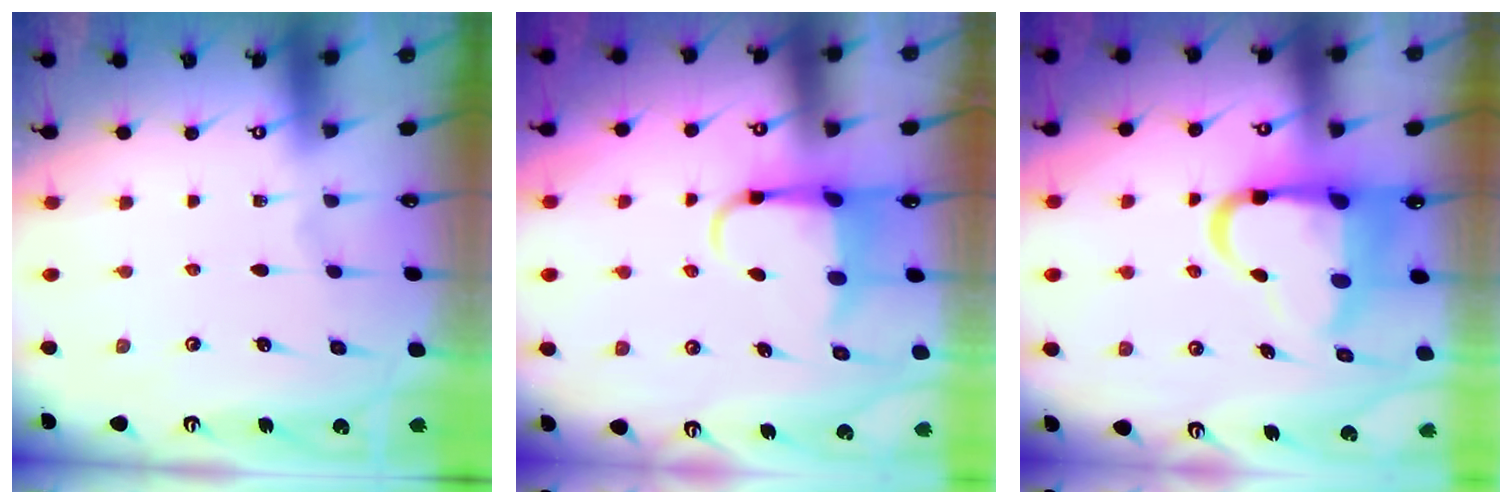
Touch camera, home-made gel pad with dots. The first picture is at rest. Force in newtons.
{"total": 5.2, "press": 5.1, "slide": 1.0}
{"total": 12.5, "press": 12.0, "slide": 3.2}